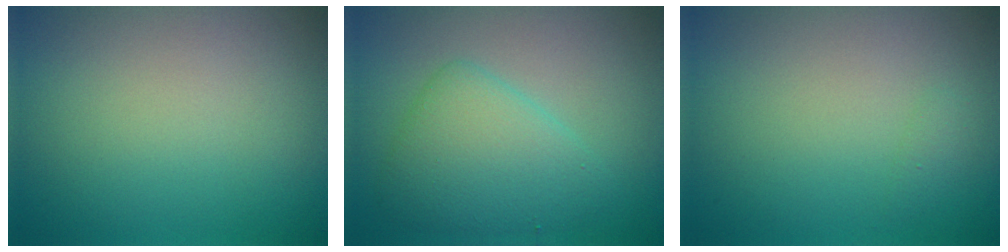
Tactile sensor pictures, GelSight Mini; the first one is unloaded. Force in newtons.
{"total": 4.5, "press": 4.5, "slide": 0.1}
{"total": 0.5, "press": 0.5, "slide": 0.0}